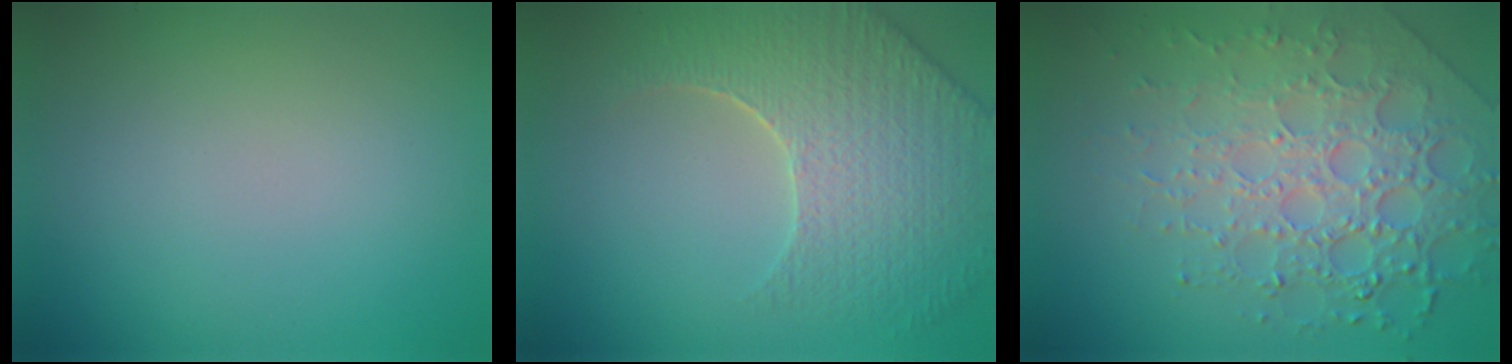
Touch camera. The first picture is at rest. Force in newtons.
{"total": 6.5, "press": 5.3, "slide": 3.7}
{"total": 8.0, "press": 5.5, "slide": 5.9}